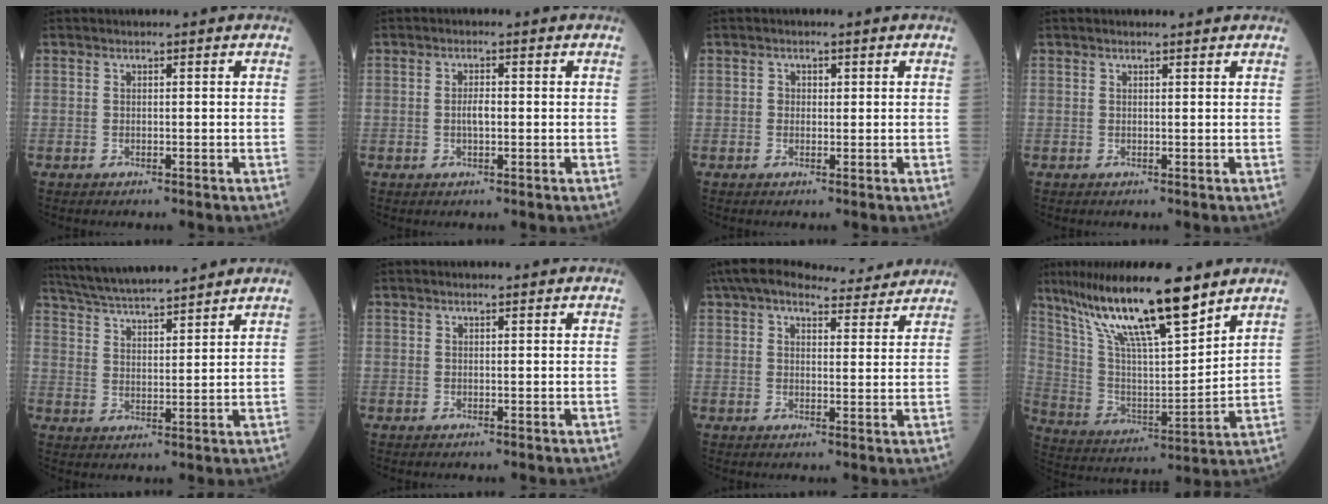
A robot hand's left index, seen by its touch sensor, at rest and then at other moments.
{"total": 2.0, "force": [-0.1, 0.6, 1.9], "torque": [-0.038, 0.003, -0.003]}
{"total": 1.2, "force": [0.2, 1.0, 0.6], "torque": [-0.010, 0.005, 0.002]}
{"total": 1.6, "force": [1.5, 0.1, 0.6], "torque": [-0.010, 0.010, 0.020]}
{"total": 14.3, "force": [13.0, 0.9, 6.0], "torque": [-0.112, 0.025, 0.211]}
{"total": 1.0, "force": [0.9, 0.0, 0.4], "torque": [-0.008, 0.007, 0.014]}
{"total": 14.4, "force": [13.1, 3.1, 5.1], "torque": [-0.075, 0.036, 0.178]}
{"total": 18.9, "force": [13.9, 2.2, 12.6], "torque": [-0.232, 0.008, 0.257]}